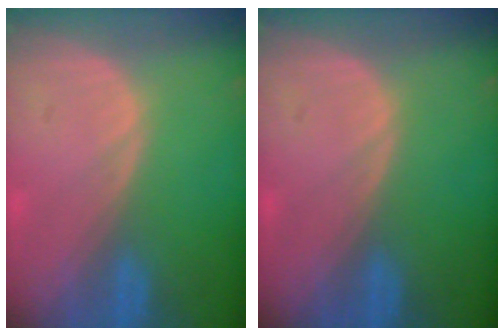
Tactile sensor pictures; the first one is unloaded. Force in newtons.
{"total": 0.0}